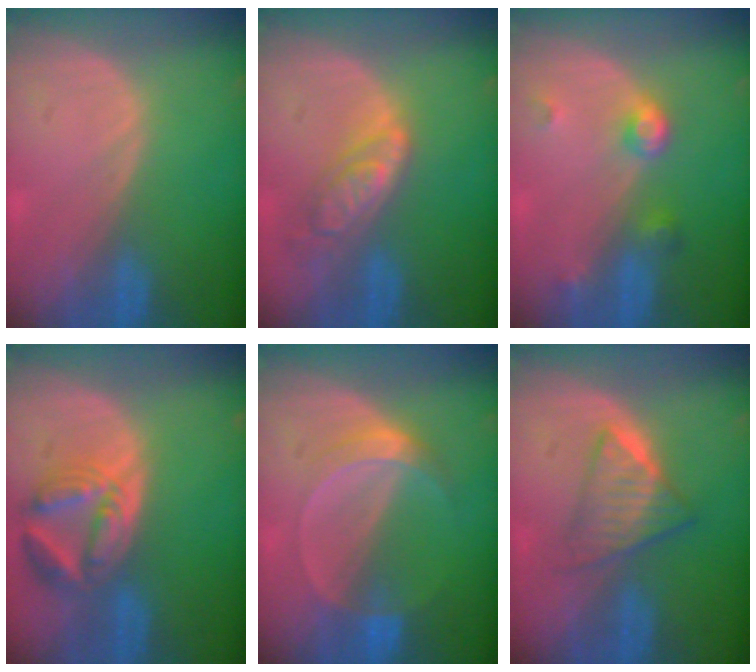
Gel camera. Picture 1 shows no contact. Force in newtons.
{"total": 6.3, "press": 5.6, "slide": 3.0}
{"total": 3.9, "press": 3.6, "slide": 1.5}
{"total": 8.1, "press": 7.2, "slide": 3.7}
{"total": 5.0, "press": 4.5, "slide": 2.1}
{"total": 6.3, "press": 5.5, "slide": 3.1}